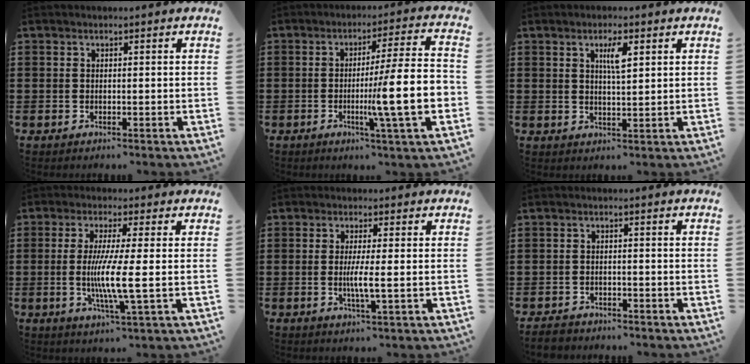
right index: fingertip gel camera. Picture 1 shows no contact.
{"total": 13.4, "force": [-2.6, 0.7, 13.2], "torque": [-0.213, -0.019, -0.055]}
{"total": 3.7, "force": [1.5, 0.9, 3.2], "torque": [-0.053, 0.001, 0.020]}
{"total": 7.4, "force": [-0.8, -0.1, 7.4], "torque": [-0.146, -0.018, -0.020]}
{"total": 3.8, "force": [-0.3, 0.0, 3.8], "torque": [-0.067, -0.008, -0.008]}
{"total": 1.8, "force": [-1.7, 0.5, 0.3], "torque": [-0.009, 0.003, -0.037]}